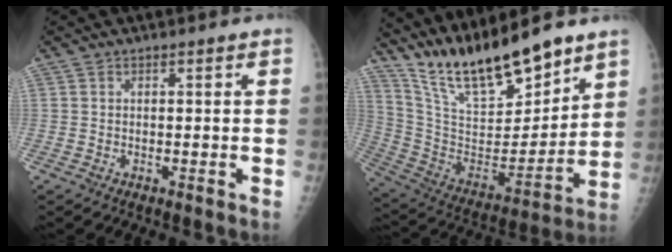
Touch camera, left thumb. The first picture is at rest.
{"total": 20.9, "force": [16.8, 5.3, 11.2], "torque": [-0.158, -0.092, 0.312]}